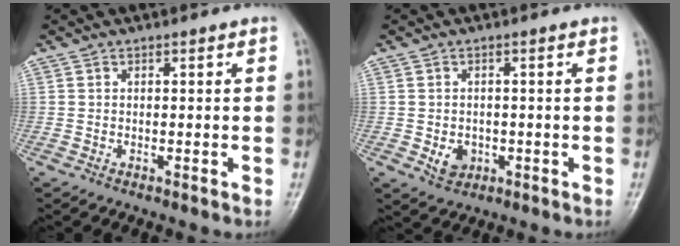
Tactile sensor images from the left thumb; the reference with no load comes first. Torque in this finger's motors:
{"motor_torque": [0.49, 0.60, 0.30, 0.25, 0.00]}